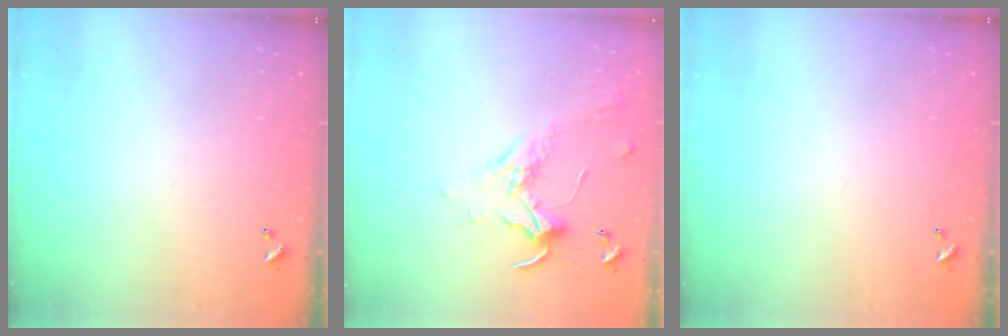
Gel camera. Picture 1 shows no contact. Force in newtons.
{"total": 1.7, "press": 1.6, "slide": 0.4}
{"total": 0.0}